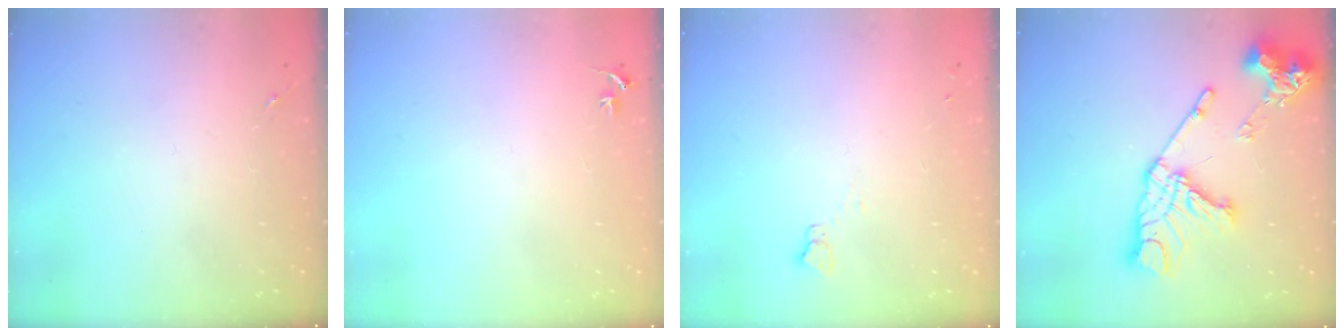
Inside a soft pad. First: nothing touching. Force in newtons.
{"total": 2.3, "press": 2.3, "slide": 0.2}
{"total": 2.3, "press": 2.3, "slide": 0.2}
{"total": 20.9, "press": 20.8, "slide": 2.3}